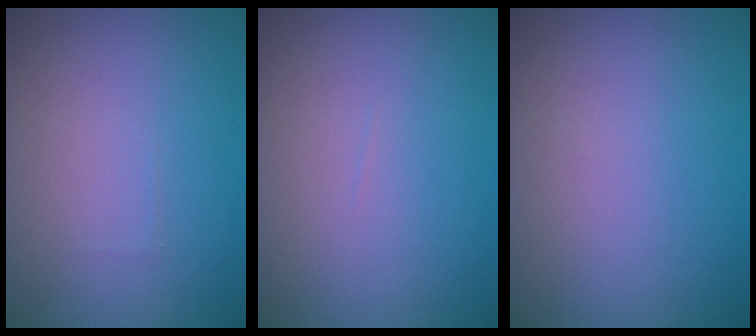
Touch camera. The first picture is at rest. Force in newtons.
{"total": 0.0}
{"total": 0.0}